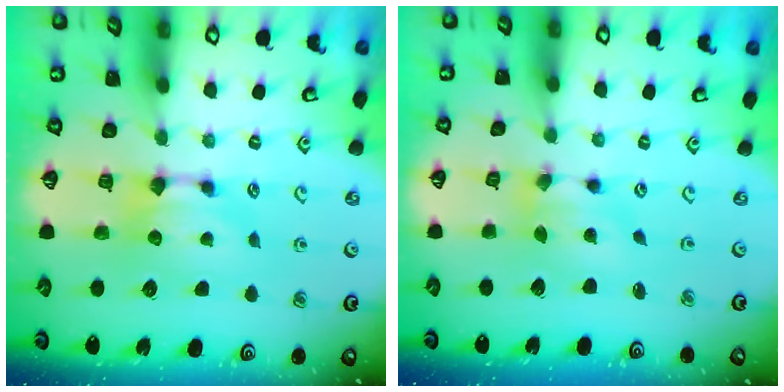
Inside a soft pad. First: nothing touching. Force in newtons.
{"total": 3.7, "press": 3.3, "slide": 1.6}